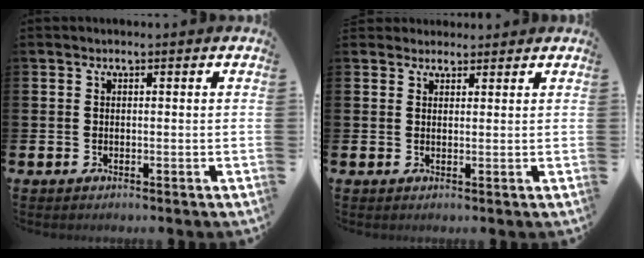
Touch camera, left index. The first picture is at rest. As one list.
[{"total": 2.3, "force": [2.2, 0.8, -0.2], "torque": [0.014, -0.009, 0.037]}]